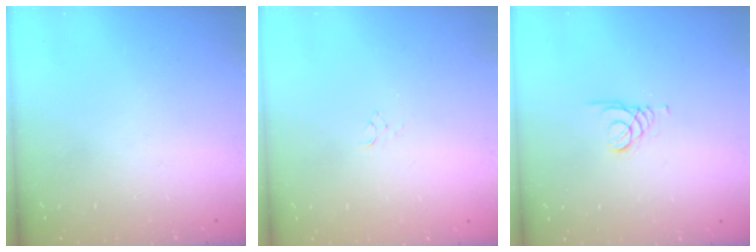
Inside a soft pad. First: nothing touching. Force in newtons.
{"total": 2.9, "press": 2.9, "slide": 0.3}
{"total": 1.4, "press": 1.4, "slide": 0.2}